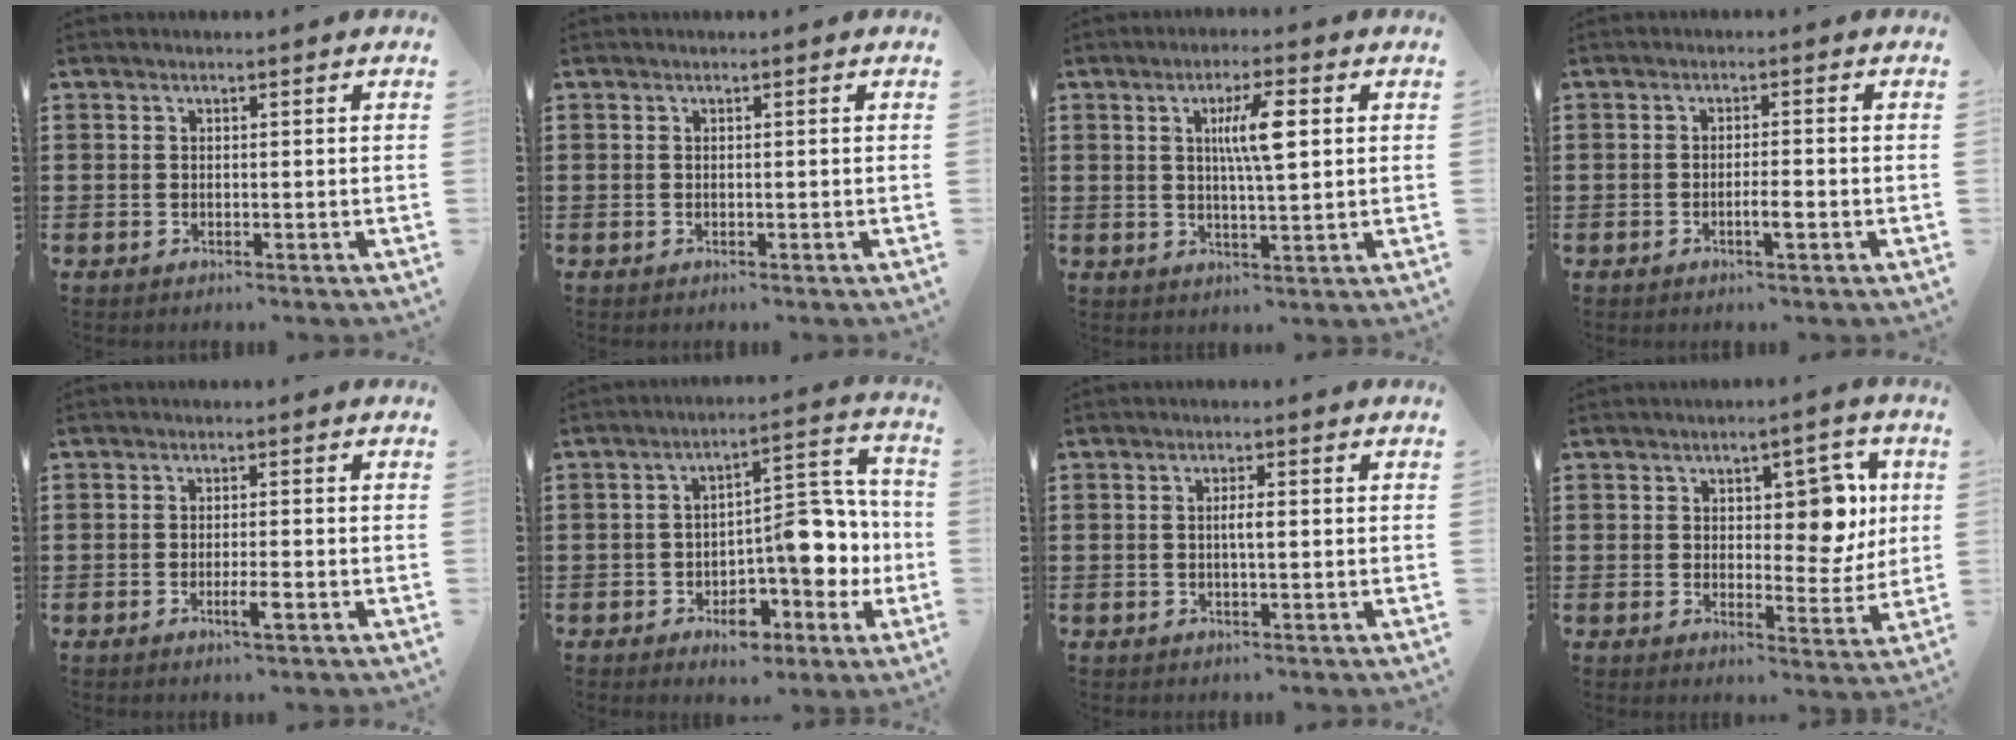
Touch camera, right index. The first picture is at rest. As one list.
[{"total": 0.0}, {"total": 6.6, "force": [1.6, 1.1, 6.3], "torque": [-0.124, 0.008, 0.022]}, {"total": 2.4, "force": [-1.0, 0.3, 2.1], "torque": [-0.036, 0.000, -0.019]}, {"total": 2.5, "force": [-1.3, 0.2, 2.2], "torque": [-0.037, -0.002, -0.022]}, {"total": 11.8, "force": [-2.7, 6.8, 9.3], "torque": [-0.114, 0.006, -0.041]}, {"total": 2.0, "force": [0.0, 0.3, 1.9], "torque": [-0.035, -0.001, 0.000]}, {"total": 7.9, "force": [2.4, 4.3, 6.1], "torque": [-0.079, -0.003, 0.032]}]